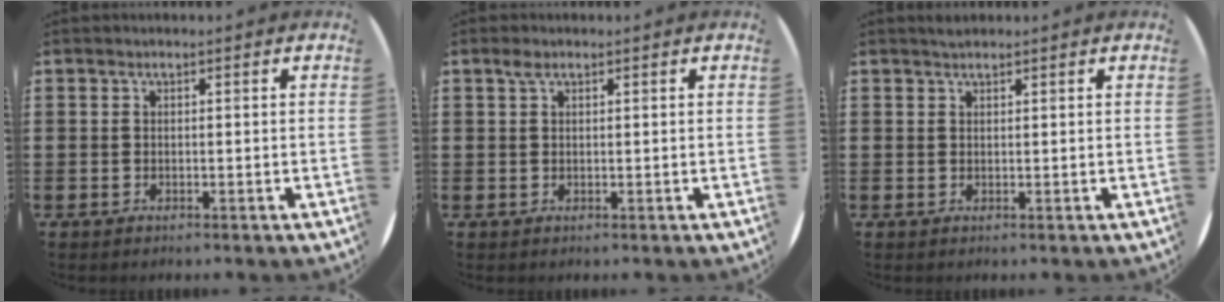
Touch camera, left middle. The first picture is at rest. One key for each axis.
{"total": 1.2, "fx": 0.7, "fy": 0.6, "fz": 0.7, "tx": -0.007, "ty": 0.001, "tz": 0.010}
{"total": 0.9, "fx": 0.9, "fy": 0.1, "fz": 0.2, "tx": -0.004, "ty": 0.001, "tz": 0.016}